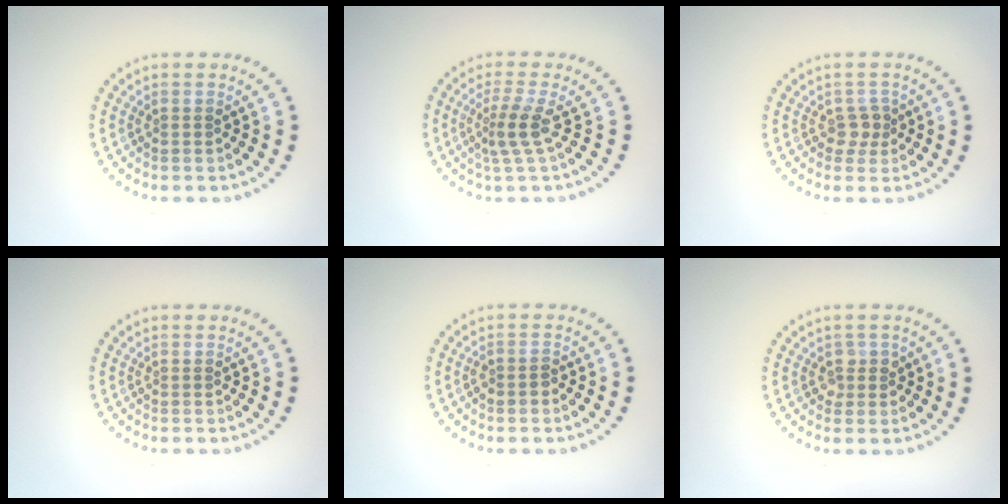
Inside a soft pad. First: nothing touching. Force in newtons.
{"total": 2.4, "press": 1.7, "slide": 1.7}
{"total": 1.6, "press": 1.3, "slide": 0.9}
{"total": 0.0}
{"total": 1.0, "press": 0.9, "slide": 0.5}
{"total": 1.5, "press": 1.4, "slide": 0.7}